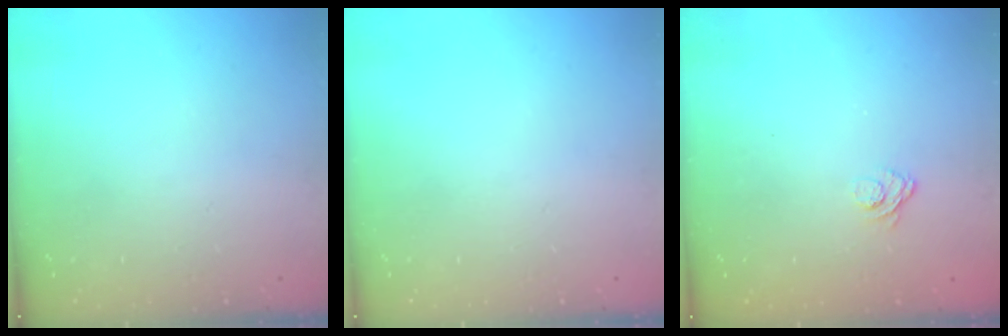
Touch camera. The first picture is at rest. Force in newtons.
{"total": 0.0}
{"total": 3.2, "press": 2.9, "slide": 1.3}